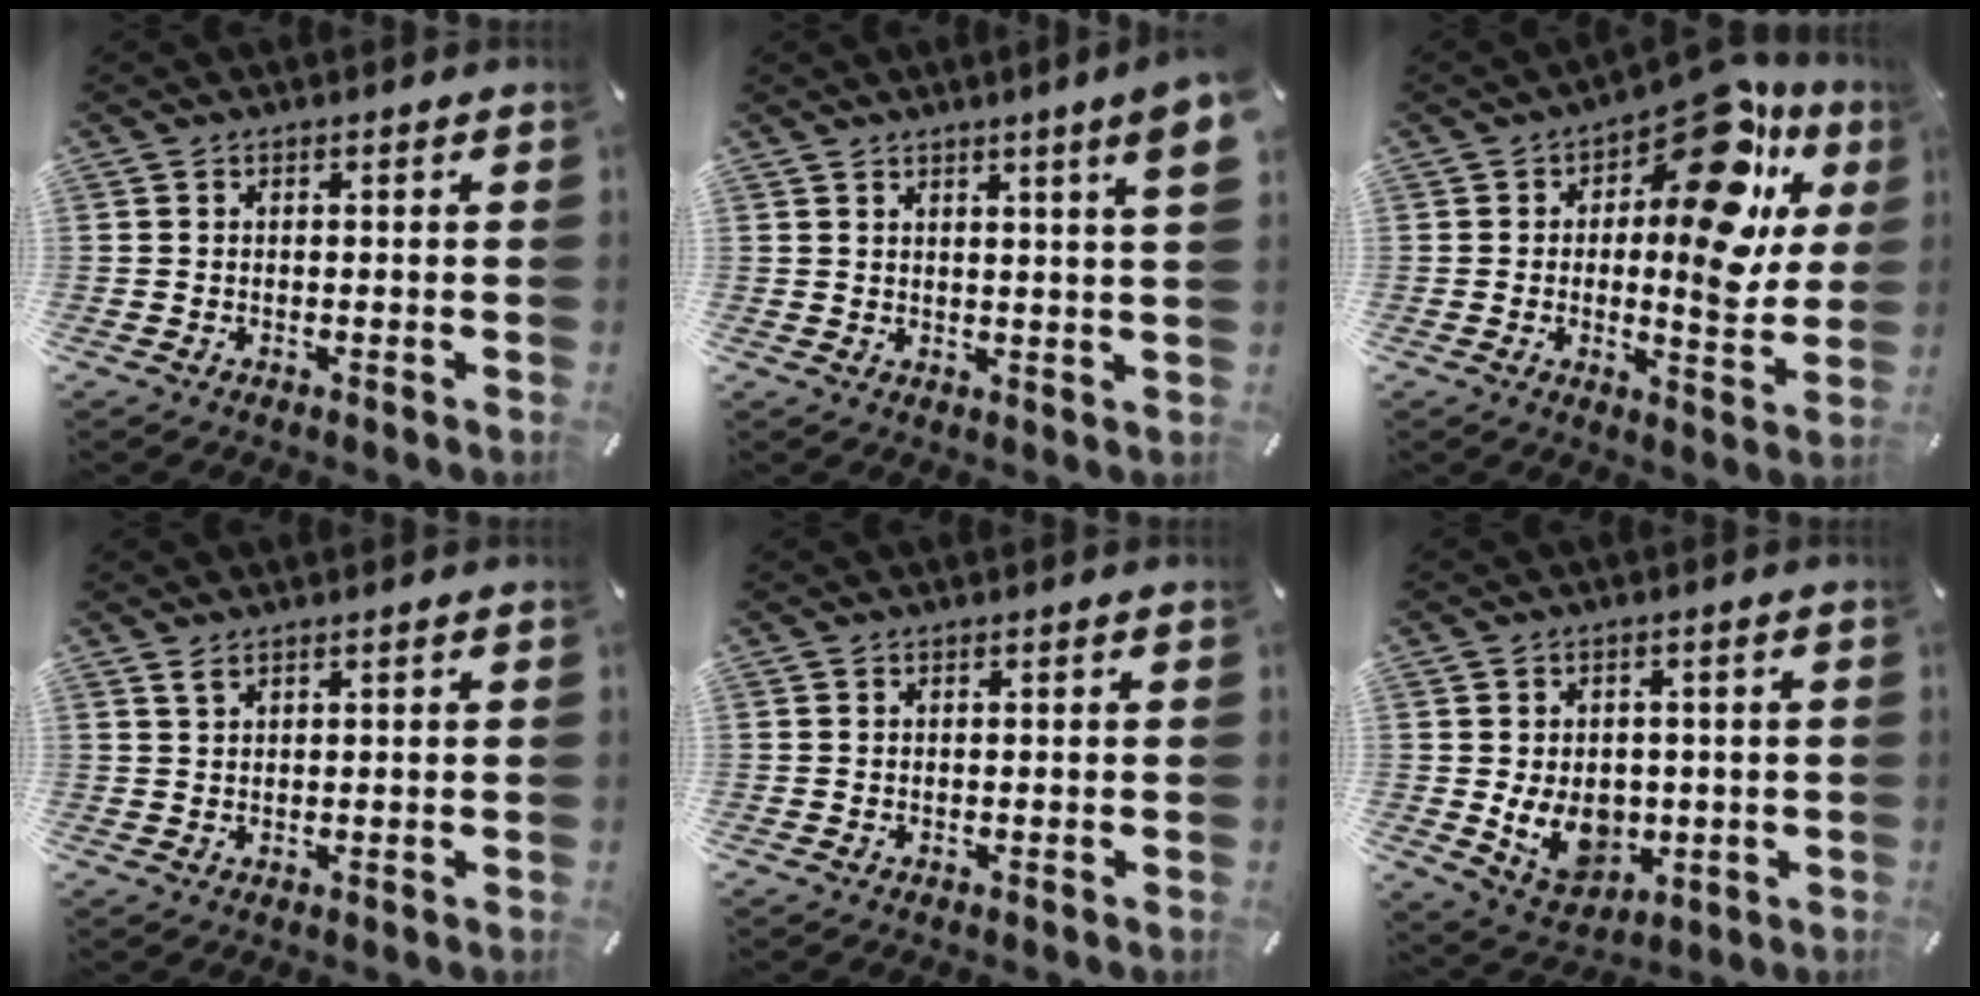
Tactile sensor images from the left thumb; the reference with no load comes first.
{"total": 5.6, "force": [3.4, 0.1, 4.4], "torque": [-0.067, -0.011, 0.053]}
{"total": 20.5, "force": [9.0, 8.6, 16.3], "torque": [-0.212, -0.071, 0.141]}
{"total": 1.4, "force": [1.1, 0.4, 0.8], "torque": [-0.016, 0.001, 0.019]}
{"total": 0.0}
{"total": 9.9, "force": [-1.1, 8.0, 5.7], "torque": [-0.109, 0.006, -0.016]}